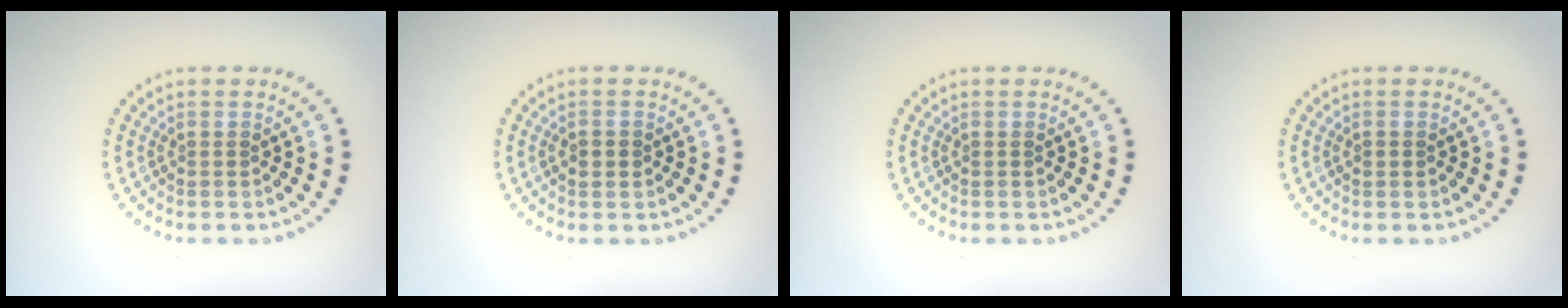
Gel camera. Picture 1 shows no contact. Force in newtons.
{"total": 1.8, "press": 1.8, "slide": 0.1}
{"total": 0.0}
{"total": 0.8, "press": 0.8, "slide": 0.1}